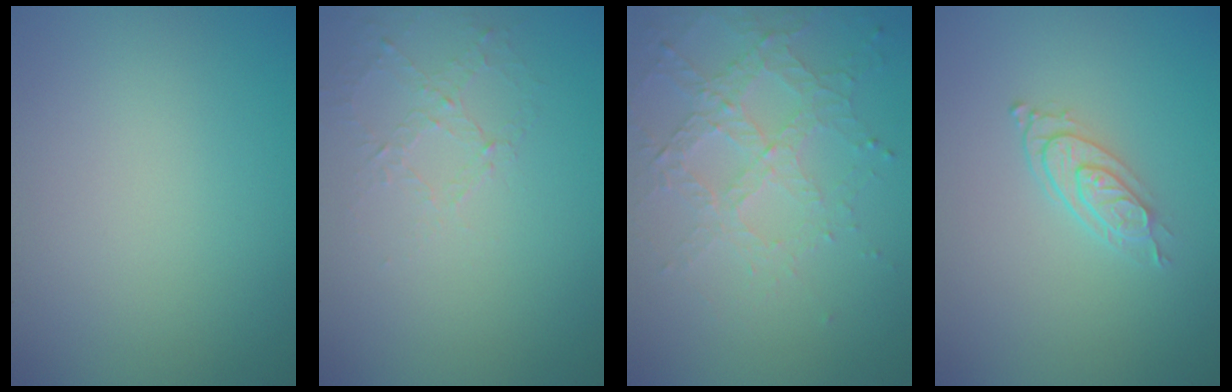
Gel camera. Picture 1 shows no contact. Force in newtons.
{"total": 1.1, "press": 0.5, "slide": 1.0}
{"total": 4.7, "press": 3.3, "slide": 3.3}
{"total": 2.7, "press": 2.1, "slide": 1.7}